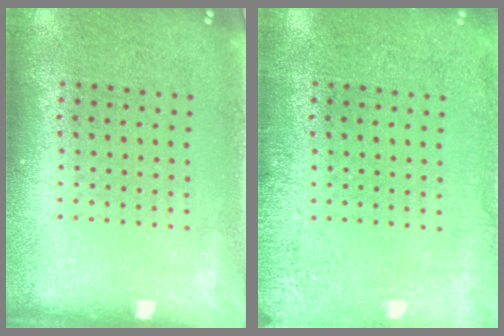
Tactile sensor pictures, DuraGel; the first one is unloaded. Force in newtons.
{"total": 2.3, "press": 2.2, "slide": 0.3}